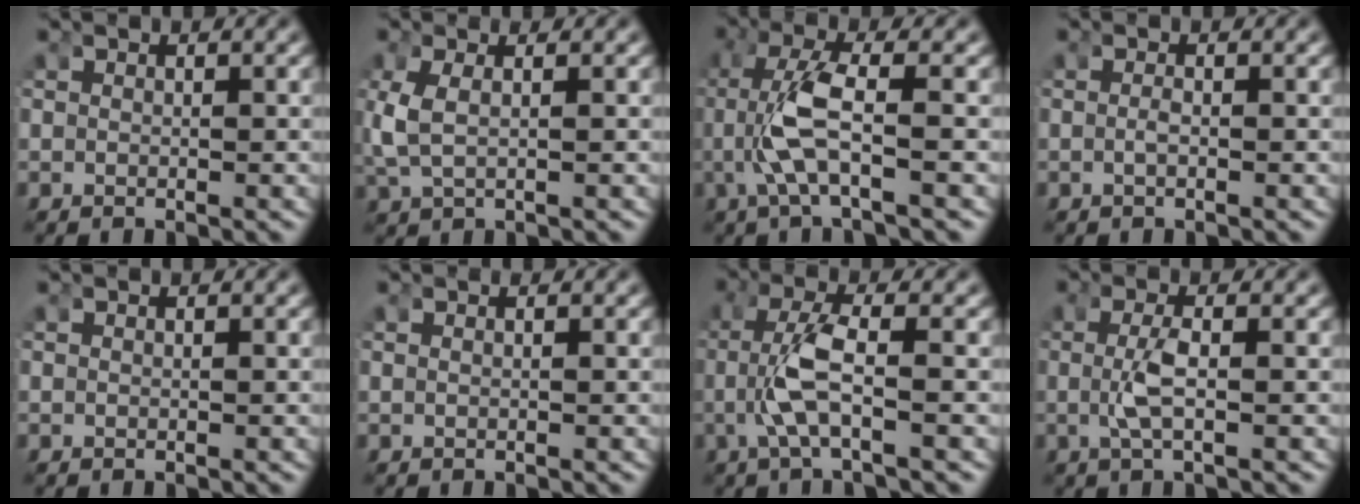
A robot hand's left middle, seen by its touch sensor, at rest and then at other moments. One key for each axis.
{"total": 2.7, "fx": 0.0, "fy": 1.5, "fz": 2.3, "tx": -0.071, "ty": -0.010, "tz": 0.014}
{"total": 4.6, "fx": -0.7, "fy": 0.8, "fz": 4.5, "tx": -0.106, "ty": -0.005, "tz": -0.006}
{"total": 0.9, "fx": -0.6, "fy": 0.1, "fz": 0.6, "tx": -0.016, "ty": -0.003, "tz": -0.010}
{"total": 0.0}
{"total": 0.0}
{"total": 3.9, "fx": -0.9, "fy": 0.5, "fz": 3.8, "tx": -0.091, "ty": -0.005, "tz": -0.010}
{"total": 2.4, "fx": -0.5, "fy": 0.1, "fz": 2.3, "tx": -0.057, "ty": -0.003, "tz": -0.004}